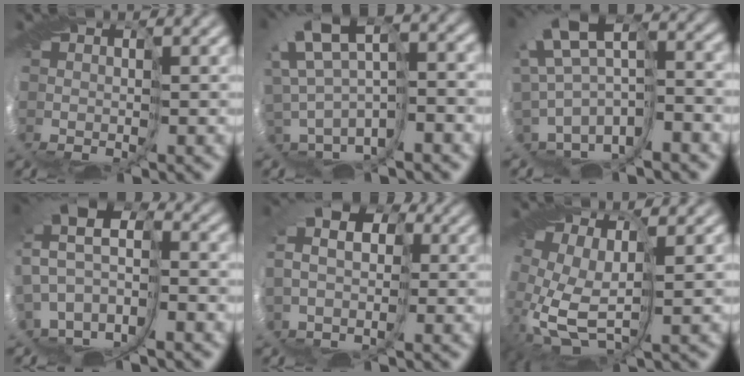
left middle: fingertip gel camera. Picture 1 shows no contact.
{"total": 4.8, "force": [2.1, 0.9, 4.2], "torque": [-0.089, 0.029, 0.035]}
{"total": 6.1, "force": [-0.7, 2.3, 5.6], "torque": [-0.131, 0.022, 0.000]}
{"total": 8.2, "force": [1.0, 4.8, 6.6], "torque": [-0.164, 0.008, 0.028]}
{"total": 6.4, "force": [1.1, 4.3, 4.6], "torque": [-0.069, 0.037, 0.008]}
{"total": 5.7, "force": [0.1, 3.7, 4.4], "torque": [-0.119, -0.014, 0.018]}